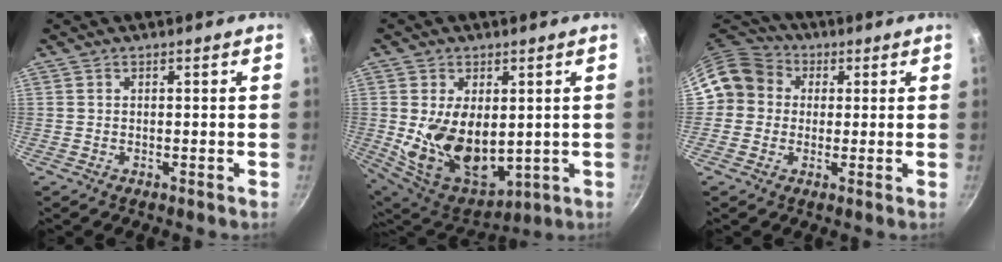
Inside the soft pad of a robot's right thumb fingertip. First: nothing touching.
{"total": 16.1, "force": [0.8, 10.1, 12.6], "torque": [-0.200, -0.034, 0.039]}
{"total": 9.2, "force": [1.4, 8.4, 3.4], "torque": [-0.023, 0.022, 0.005]}